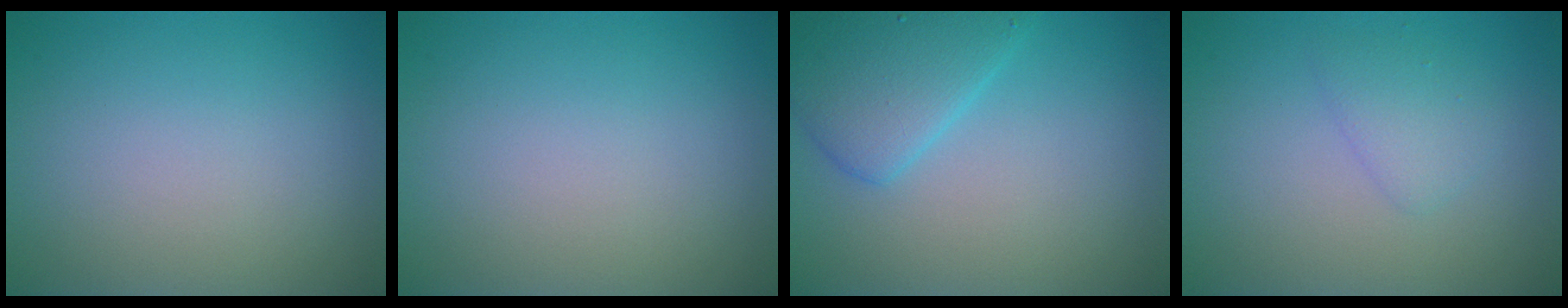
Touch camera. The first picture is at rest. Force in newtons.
{"total": 0.0}
{"total": 4.4, "press": 4.4, "slide": 0.2}
{"total": 1.7, "press": 1.7, "slide": 0.1}